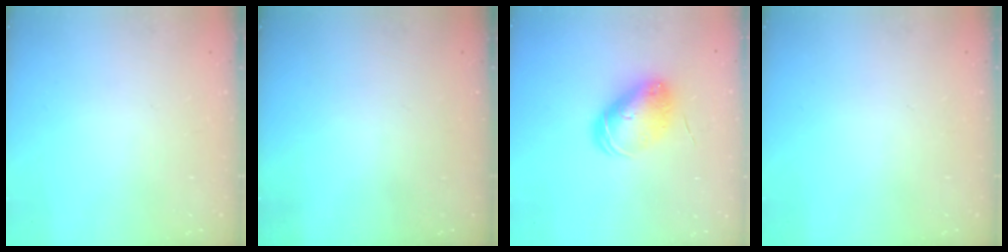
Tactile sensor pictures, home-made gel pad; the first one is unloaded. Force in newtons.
{"total": 0.0}
{"total": 10.0, "press": 10.0, "slide": 0.6}
{"total": 0.0}